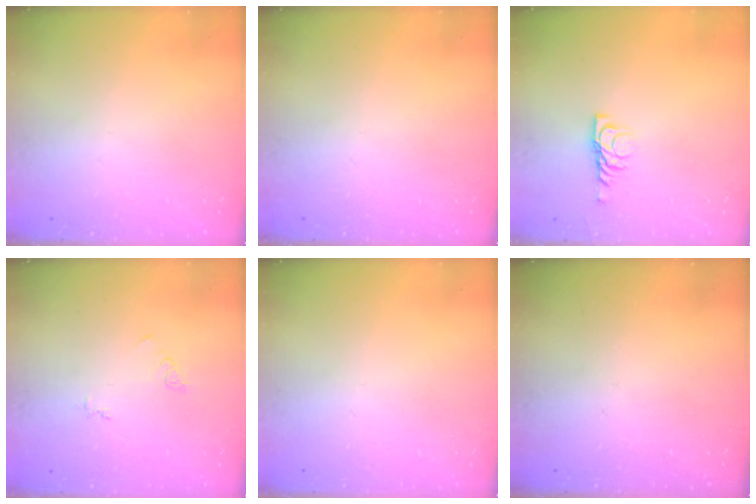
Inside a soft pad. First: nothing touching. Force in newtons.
{"total": 0.0}
{"total": 6.2, "press": 6.2, "slide": 0.7}
{"total": 2.9, "press": 2.9, "slide": 0.4}
{"total": 0.0}
{"total": 0.0}